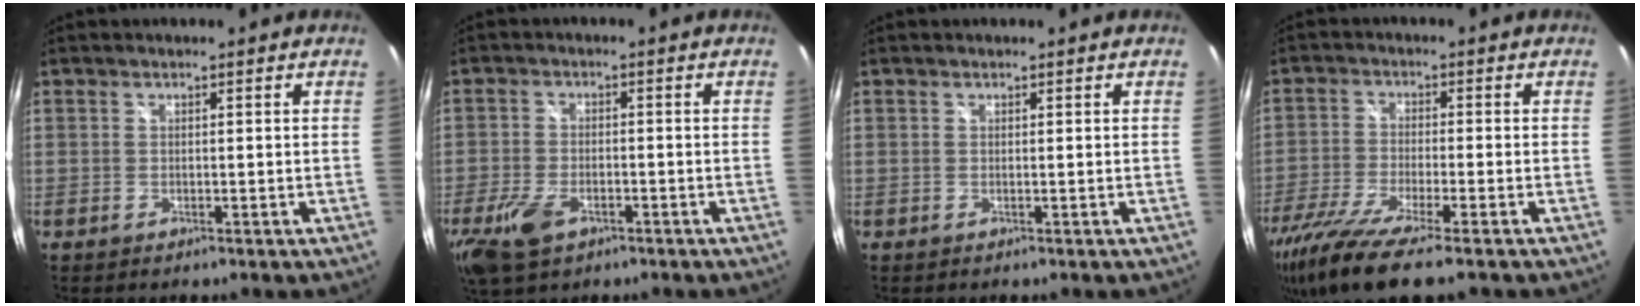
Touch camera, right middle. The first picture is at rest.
{"total": 8.7, "force": [-4.8, 4.6, 5.7], "torque": [-0.145, -0.020, -0.087]}
{"total": 0.0}
{"total": 12.5, "force": [-9.3, 1.2, 8.3], "torque": [-0.184, -0.048, -0.170]}